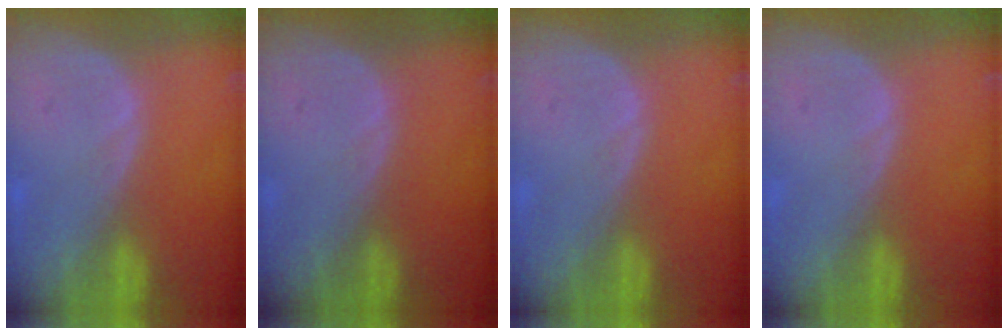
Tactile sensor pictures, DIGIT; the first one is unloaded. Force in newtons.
{"total": 0.0}
{"total": 0.0}
{"total": 0.0}